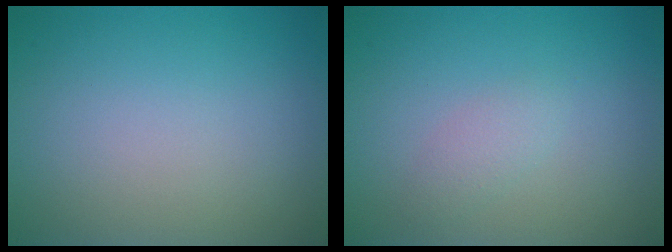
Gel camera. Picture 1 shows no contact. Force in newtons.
{"total": 1.3, "press": 1.3, "slide": 0.1}